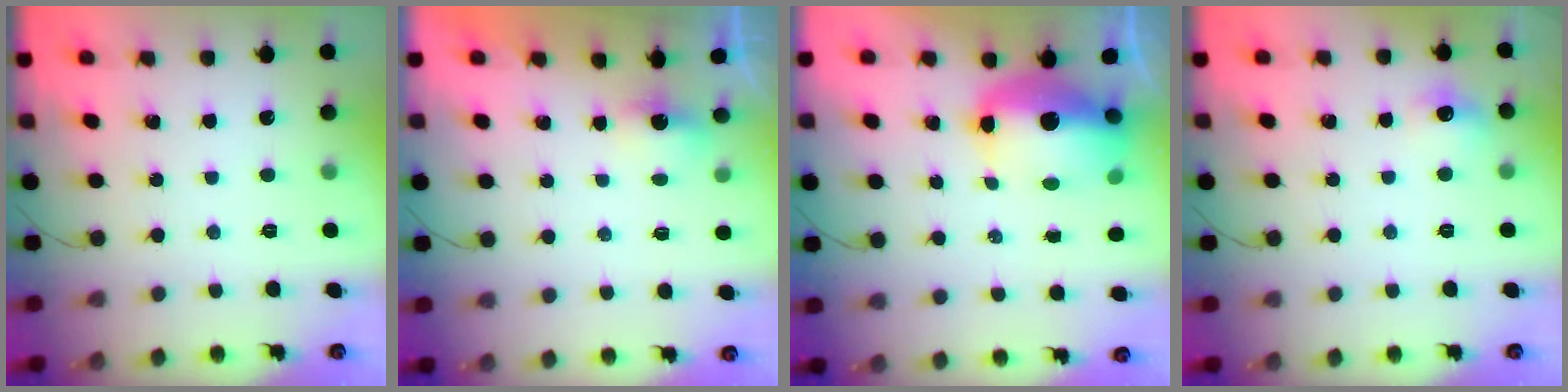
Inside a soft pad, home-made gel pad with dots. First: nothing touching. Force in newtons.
{"total": 2.9, "press": 2.8, "slide": 0.8}
{"total": 13.1, "press": 12.9, "slide": 2.7}
{"total": 6.3, "press": 6.3, "slide": 0.9}